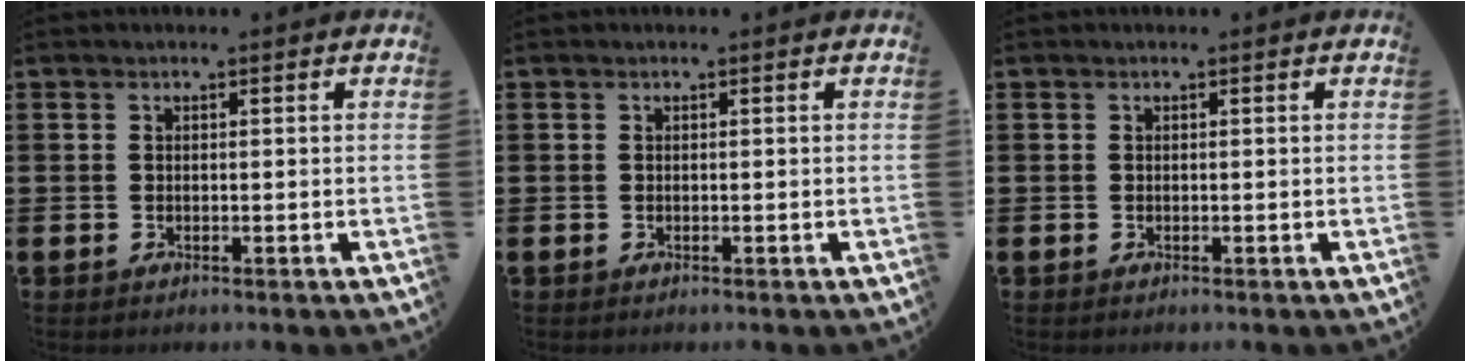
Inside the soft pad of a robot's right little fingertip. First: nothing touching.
{"total": 0.0}
{"total": 0.0}